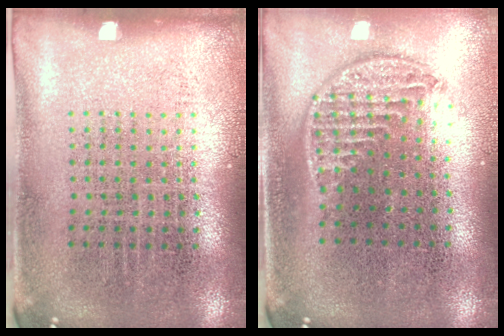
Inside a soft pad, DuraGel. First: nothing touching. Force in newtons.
{"total": 1.2, "press": 1.1, "slide": 0.5}